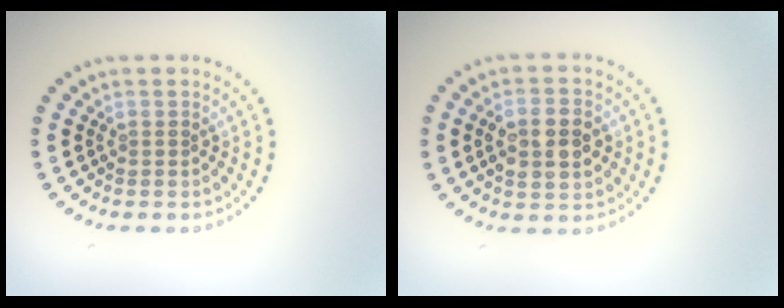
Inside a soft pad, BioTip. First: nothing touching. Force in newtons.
{"total": 4.4, "press": 4.3, "slide": 0.5}